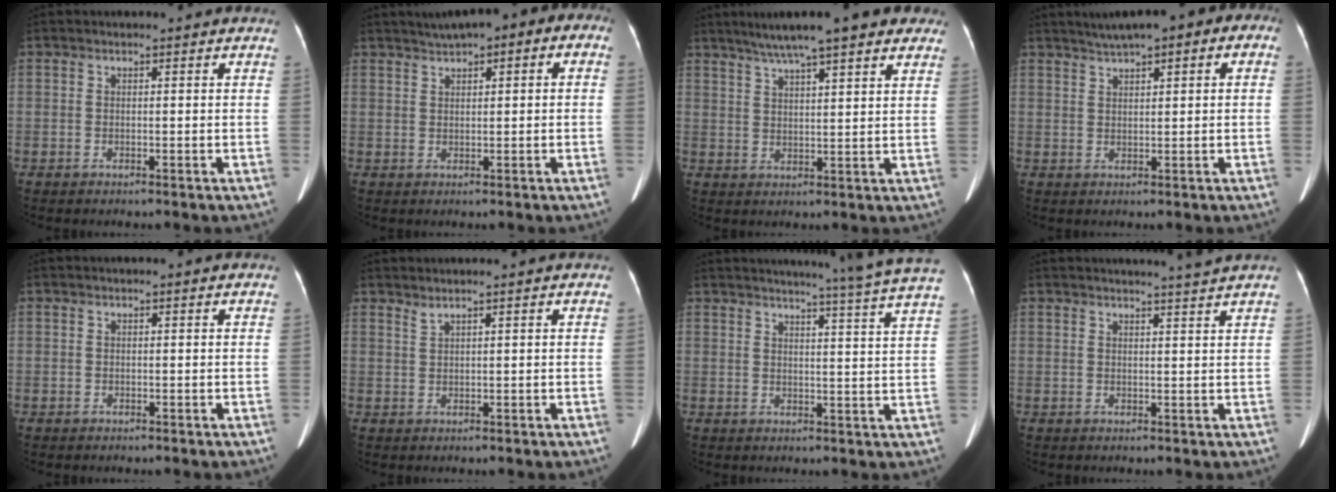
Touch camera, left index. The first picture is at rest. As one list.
[{"total": 8.0, "force": [4.0, 2.6, 6.5], "torque": [-0.088, 0.043, 0.052]}, {"total": 14.3, "force": [11.0, 2.3, 9.0], "torque": [-0.140, 0.039, 0.151]}, {"total": 8.7, "force": [4.6, 2.3, 7.0], "torque": [-0.099, 0.041, 0.063]}, {"total": 0.0}, {"total": 1.2, "force": [1.0, -0.4, 0.5], "torque": [-0.020, -0.002, 0.026]}, {"total": 16.8, "force": [14.7, -2.3, 7.8], "torque": [-0.121, -0.054, 0.165]}, {"total": 4.4, "force": [4.0, -1.4, 1.4], "torque": [-0.020, -0.007, 0.046]}]